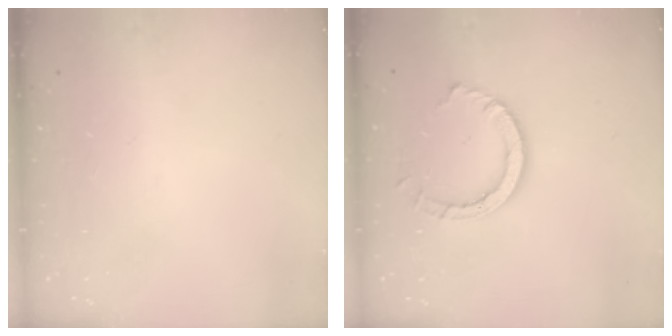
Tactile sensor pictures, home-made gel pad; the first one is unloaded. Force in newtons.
{"total": 7.9, "press": 7.9, "slide": 0.5}